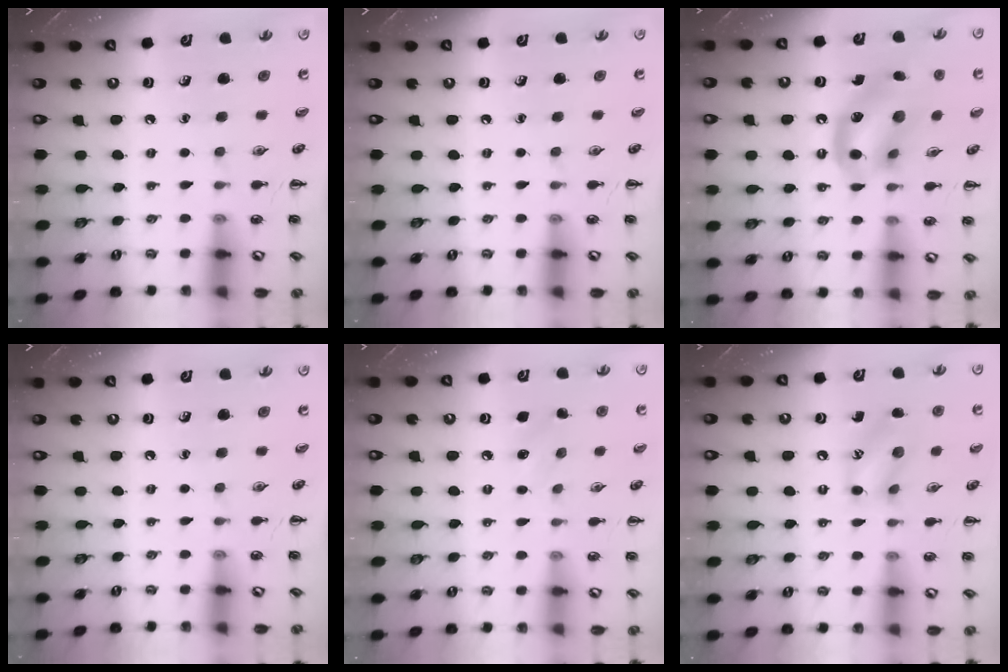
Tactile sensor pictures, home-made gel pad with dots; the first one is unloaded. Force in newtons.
{"total": 0.0}
{"total": 13.9, "press": 13.7, "slide": 2.5}
{"total": 0.0}
{"total": 5.7, "press": 5.4, "slide": 1.6}
{"total": 11.4, "press": 11.3, "slide": 1.8}